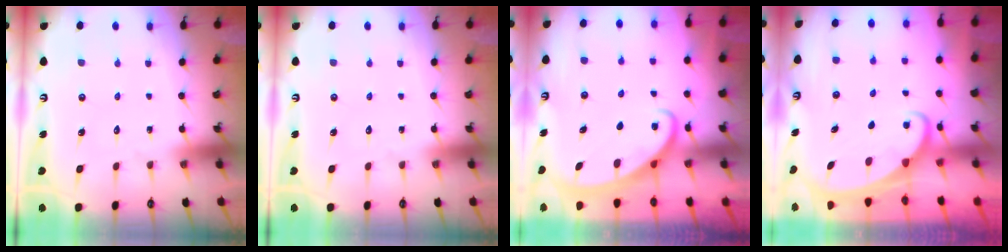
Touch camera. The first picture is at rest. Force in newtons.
{"total": 0.0}
{"total": 2.5, "press": 2.5, "slide": 0.3}
{"total": 1.9, "press": 1.9, "slide": 0.3}